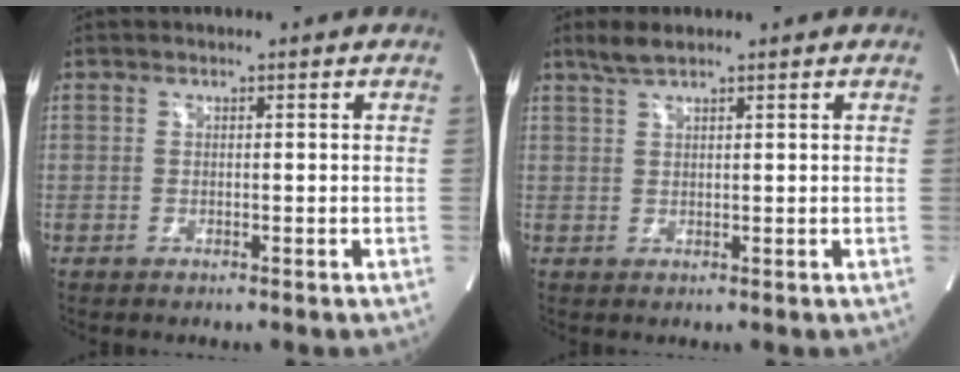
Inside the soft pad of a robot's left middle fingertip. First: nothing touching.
{"total": 2.5, "force": [2.0, 0.2, 1.4], "torque": [-0.039, 0.007, 0.043]}